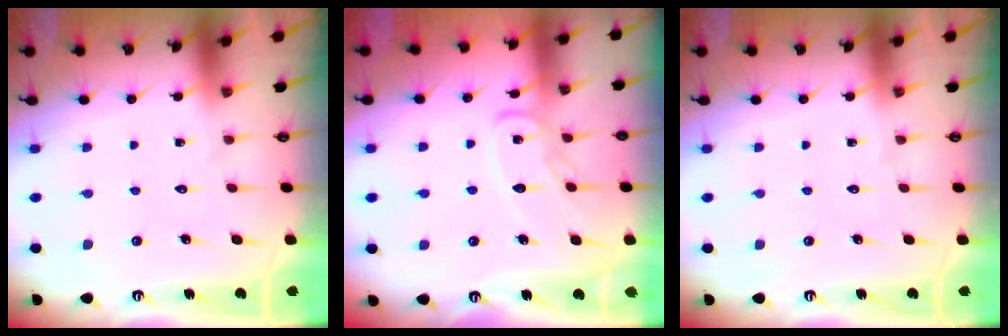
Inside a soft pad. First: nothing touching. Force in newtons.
{"total": 9.6, "press": 9.6, "slide": 0.7}
{"total": 0.0}